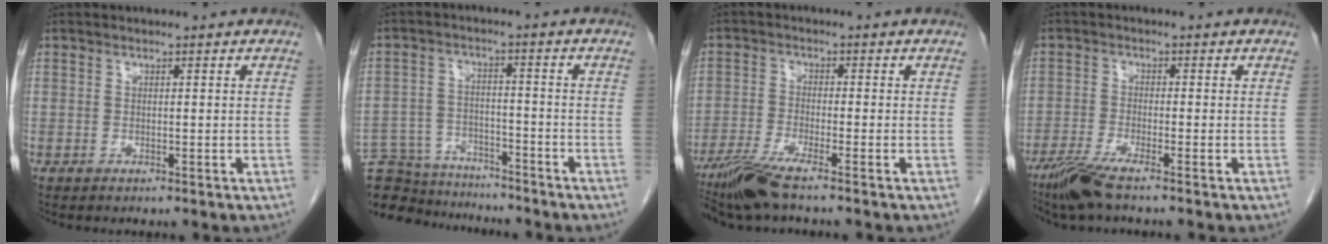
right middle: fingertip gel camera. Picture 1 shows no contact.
{"total": 15.1, "force": [-14.0, 4.4, 3.6], "torque": [-0.079, 0.013, -0.209]}
{"total": 6.4, "force": [-4.9, -0.4, 4.0], "torque": [-0.084, -0.022, -0.099]}
{"total": 5.2, "force": [-3.9, -0.1, 3.4], "torque": [-0.074, -0.018, -0.082]}